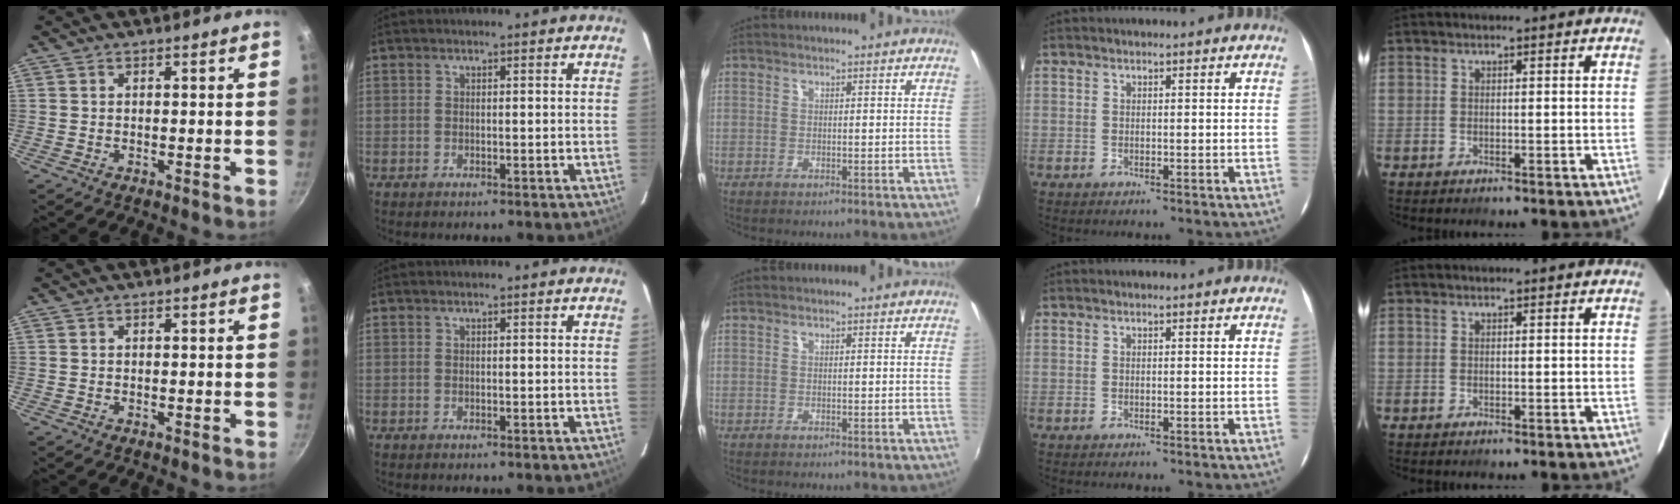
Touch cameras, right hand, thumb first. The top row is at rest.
{}